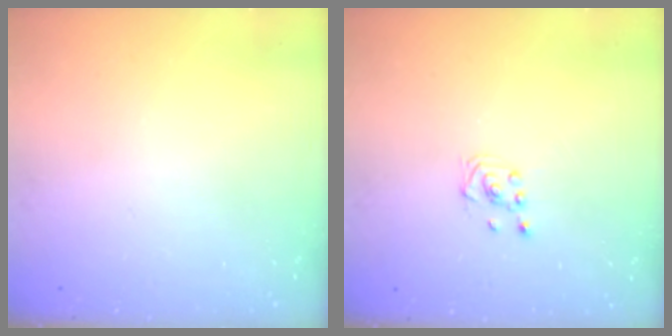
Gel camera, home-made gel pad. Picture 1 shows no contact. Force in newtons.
{"total": 1.9, "press": 1.7, "slide": 0.8}